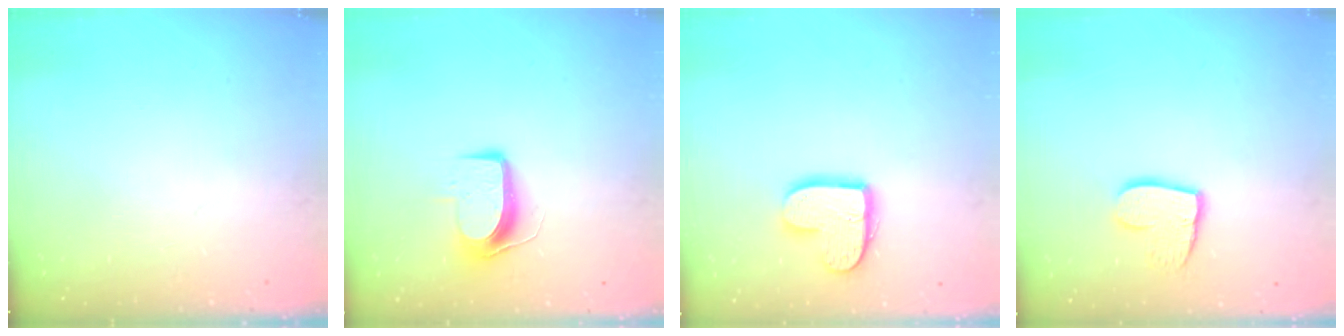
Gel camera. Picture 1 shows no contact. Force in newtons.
{"total": 9.2, "press": 9.1, "slide": 0.9}
{"total": 12.6, "press": 12.6, "slide": 0.9}
{"total": 10.9, "press": 10.9, "slide": 0.9}